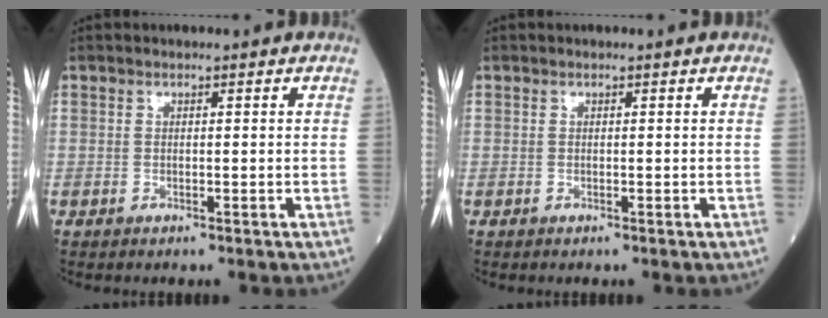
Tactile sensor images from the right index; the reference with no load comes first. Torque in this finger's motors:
{"motor_torque": [0.00, 0.00, -0.01, -0.01]}